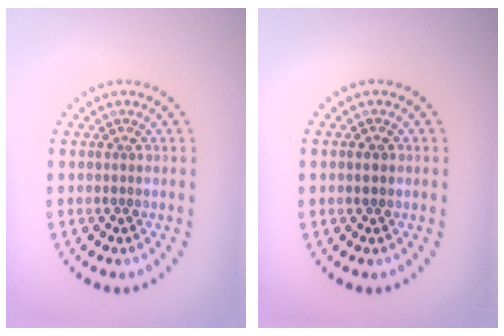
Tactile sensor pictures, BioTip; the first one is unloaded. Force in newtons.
{"total": 1.1, "press": 1.1, "slide": 0.2}